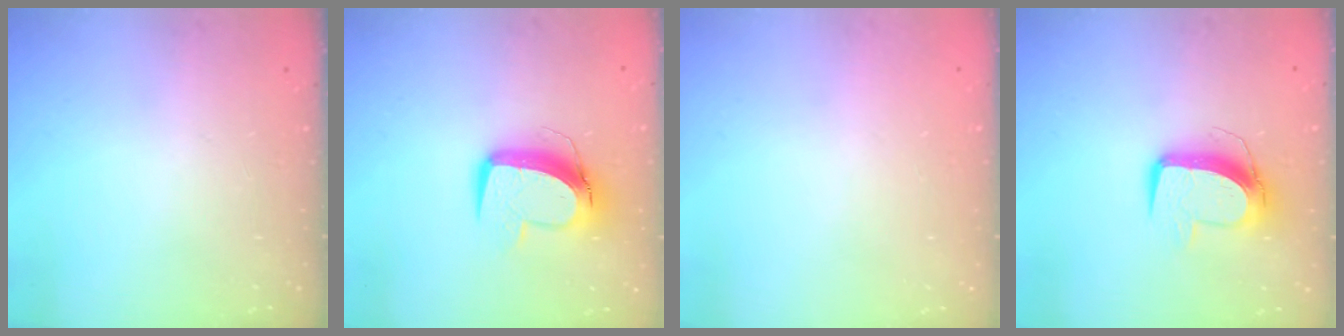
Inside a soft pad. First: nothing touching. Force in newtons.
{"total": 11.8, "press": 11.7, "slide": 1.2}
{"total": 0.0}
{"total": 10.9, "press": 10.9, "slide": 0.7}